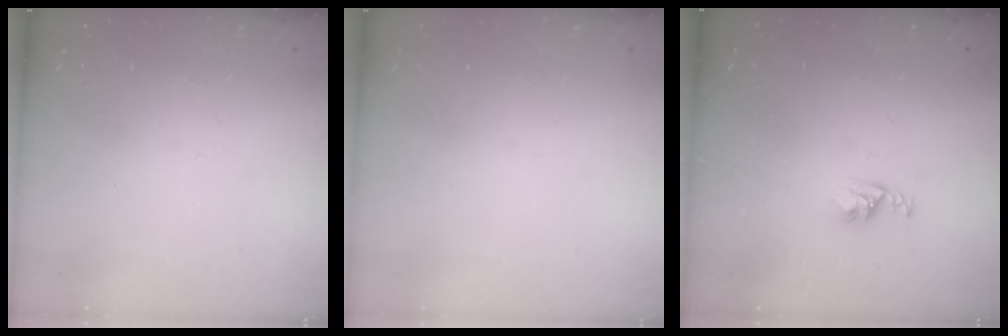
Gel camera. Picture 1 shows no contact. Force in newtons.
{"total": 0.0}
{"total": 3.5, "press": 3.4, "slide": 0.5}